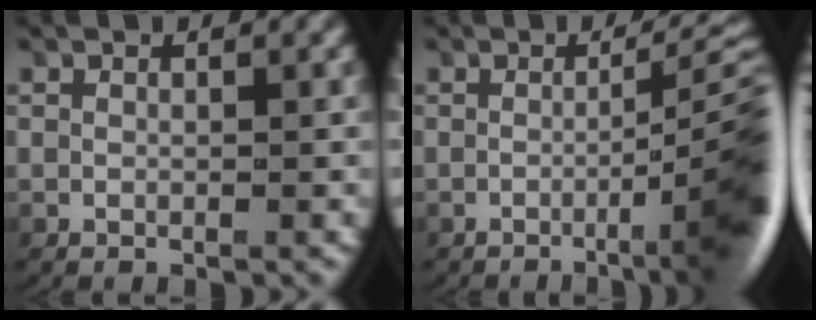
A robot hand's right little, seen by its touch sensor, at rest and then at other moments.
{"total": 8.3, "force": [-1.9, 2.2, 7.7], "torque": [-0.078, 0.002, -0.036]}